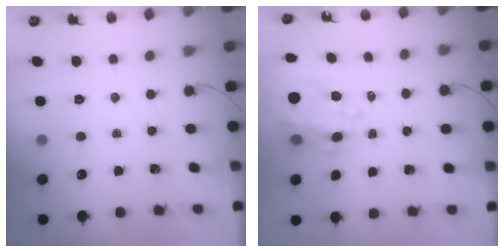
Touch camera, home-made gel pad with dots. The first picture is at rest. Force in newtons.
{"total": 11.5, "press": 11.0, "slide": 3.2}